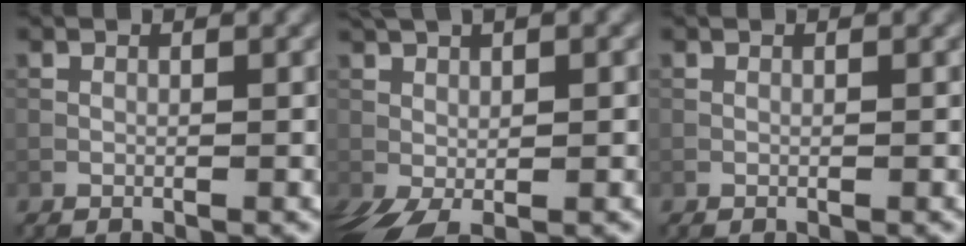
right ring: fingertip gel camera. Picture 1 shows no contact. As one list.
[{"total": 6.1, "force": [-0.6, 2.5, 5.6], "torque": [-0.110, 0.005, -0.005]}, {"total": 0.0}]